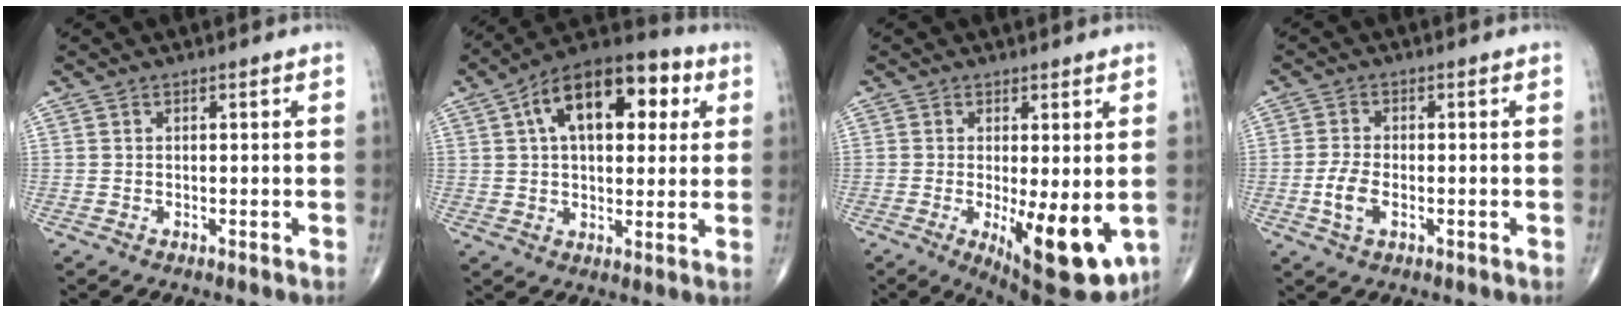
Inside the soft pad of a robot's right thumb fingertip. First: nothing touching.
{"total": 18.7, "force": [5.7, 10.1, 14.6], "torque": [-0.191, 0.021, 0.079]}
{"total": 13.0, "force": [-2.7, 4.5, 11.9], "torque": [-0.158, -0.026, -0.024]}
{"total": 4.5, "force": [-1.2, 2.3, 3.6], "torque": [-0.078, 0.004, -0.025]}